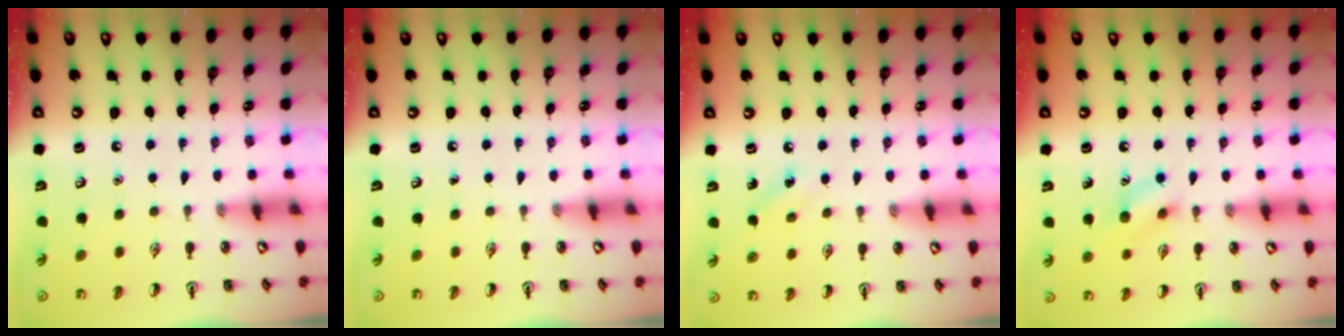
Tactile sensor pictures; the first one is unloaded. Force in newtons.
{"total": 0.0}
{"total": 6.3, "press": 5.9, "slide": 2.2}
{"total": 9.0, "press": 8.9, "slide": 0.6}